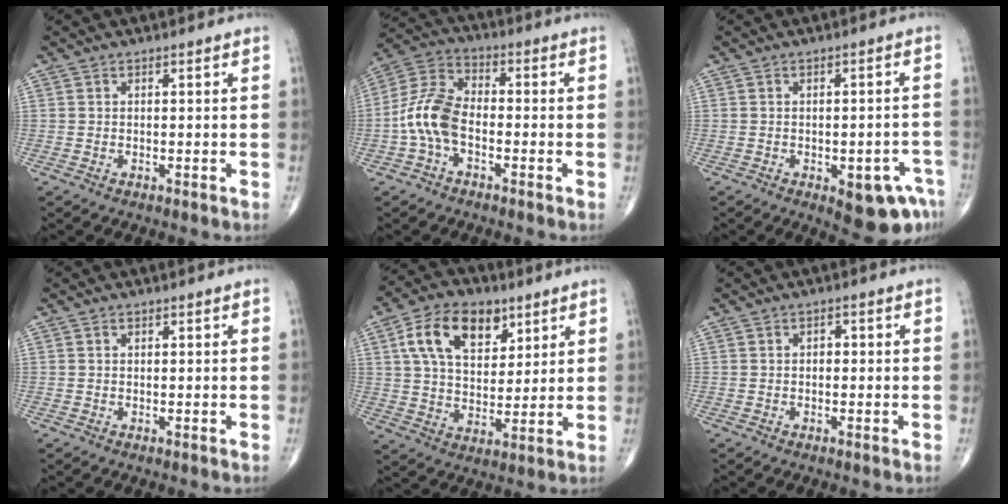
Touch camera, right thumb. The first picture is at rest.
{"total": 9.8, "force": [-2.5, 5.8, 7.5], "torque": [-0.152, 0.035, -0.061]}
{"total": 8.9, "force": [-4.3, 3.6, 7.0], "torque": [-0.062, 0.020, -0.045]}
{"total": 0.5, "force": [0.2, 0.4, 0.2], "torque": [-0.004, -0.001, 0.005]}
{"total": 14.9, "force": [6.5, 9.1, 9.8], "torque": [-0.145, -0.013, 0.117]}
{"total": 1.2, "force": [0.1, 0.9, 0.9], "torque": [-0.009, 0.004, 0.000]}